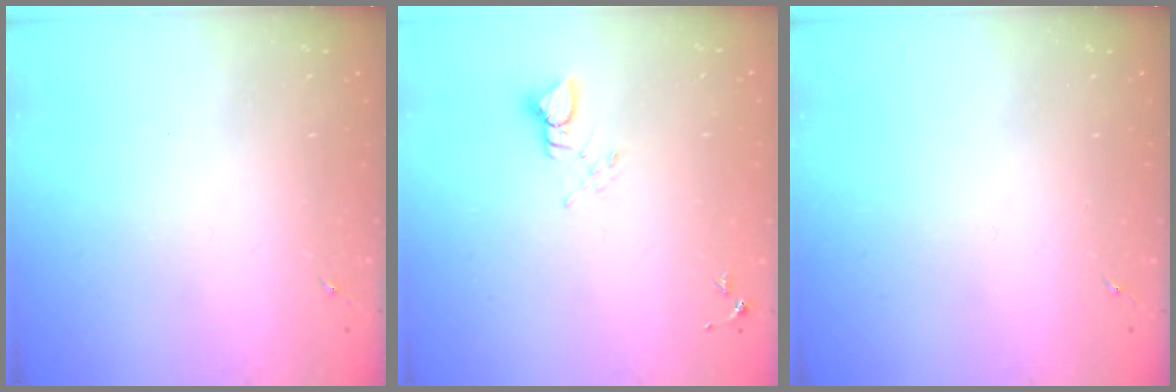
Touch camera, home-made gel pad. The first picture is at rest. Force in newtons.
{"total": 3.9, "press": 3.9, "slide": 0.4}
{"total": 0.0}